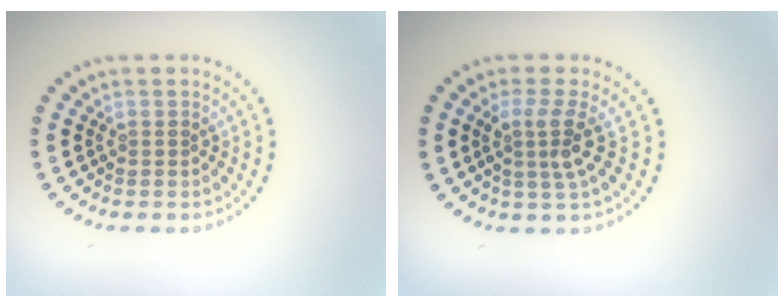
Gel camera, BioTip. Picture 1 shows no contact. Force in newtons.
{"total": 2.7, "press": 1.9, "slide": 1.9}